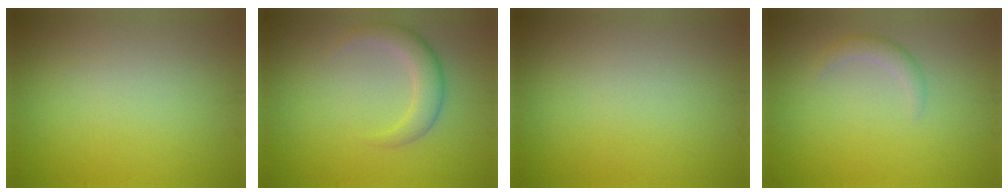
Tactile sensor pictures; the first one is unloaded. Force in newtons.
{"total": 2.9, "press": 2.9, "slide": 0.2}
{"total": 0.0}
{"total": 1.6, "press": 1.6, "slide": 0.1}